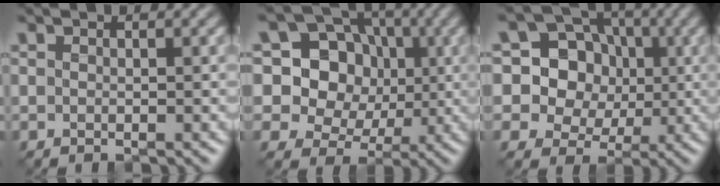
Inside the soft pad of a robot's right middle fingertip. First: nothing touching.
{"total": 11.0, "force": [1.6, 9.6, 5.2], "torque": [-0.112, 0.035, 0.006]}
{"total": 10.0, "force": [1.7, 9.0, 3.9], "torque": [-0.093, 0.033, 0.021]}